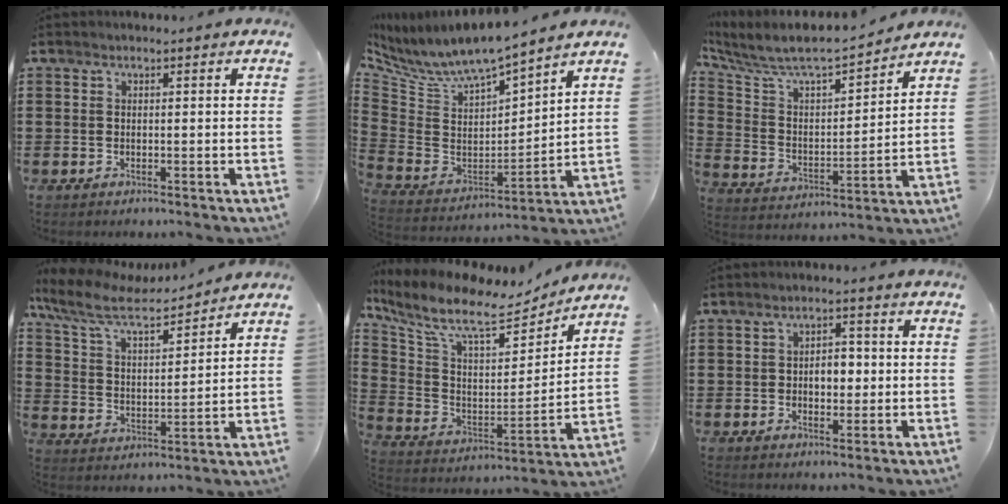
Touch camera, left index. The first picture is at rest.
{"total": 6.9, "force": [6.2, 1.1, 2.8], "torque": [-0.088, -0.054, 0.103]}
{"total": 7.0, "force": [6.4, 1.3, 2.4], "torque": [-0.082, -0.050, 0.104]}
{"total": 8.7, "force": [7.4, 2.3, 4.1], "torque": [-0.111, -0.030, 0.126]}
{"total": 11.0, "force": [8.6, 3.3, 6.1], "torque": [-0.156, -0.045, 0.147]}
{"total": 4.1, "force": [-0.2, 2.5, 3.3], "torque": [-0.052, 0.003, -0.013]}